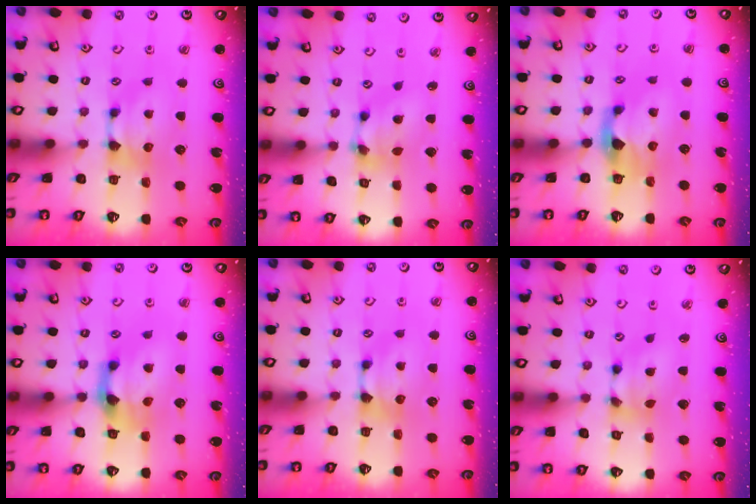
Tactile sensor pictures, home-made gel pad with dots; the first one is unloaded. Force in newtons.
{"total": 6.0, "press": 5.6, "slide": 2.1}
{"total": 2.3, "press": 1.9, "slide": 1.2}
{"total": 4.6, "press": 4.1, "slide": 2.1}
{"total": 0.0}
{"total": 5.0, "press": 4.6, "slide": 1.9}